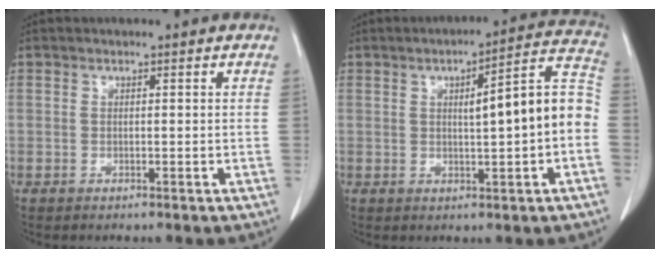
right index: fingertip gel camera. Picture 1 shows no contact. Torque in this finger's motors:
{"motor_torque": [1.26, 0.08, 0.47, 0.12]}